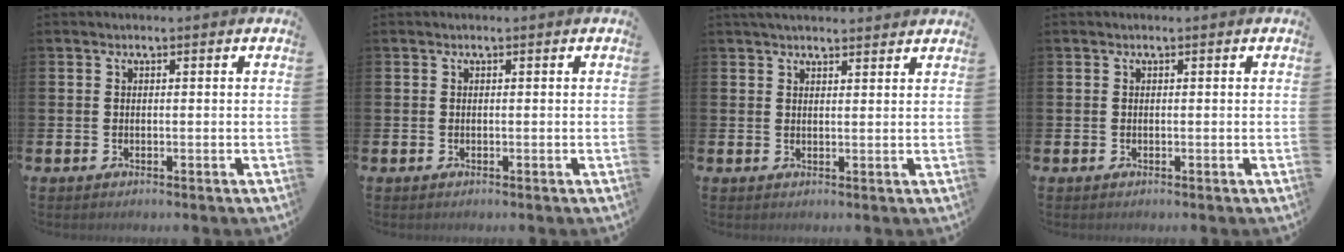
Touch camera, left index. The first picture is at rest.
{"total": 0.0}
{"total": 2.8, "force": [2.7, 0.4, 0.5], "torque": [-0.006, -0.011, 0.047]}
{"total": 0.0}